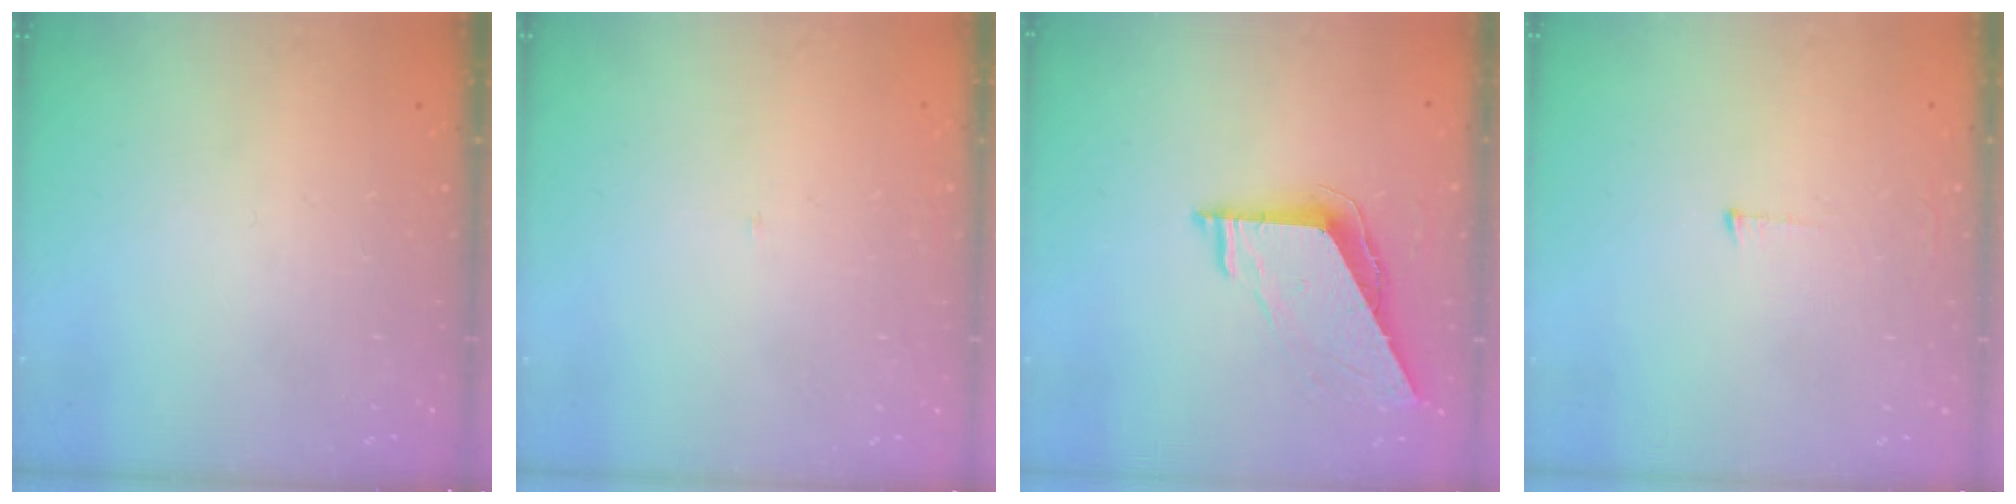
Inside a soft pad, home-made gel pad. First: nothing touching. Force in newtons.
{"total": 2.1, "press": 2.1, "slide": 0.1}
{"total": 7.6, "press": 7.6, "slide": 0.7}
{"total": 3.0, "press": 3.0, "slide": 0.3}